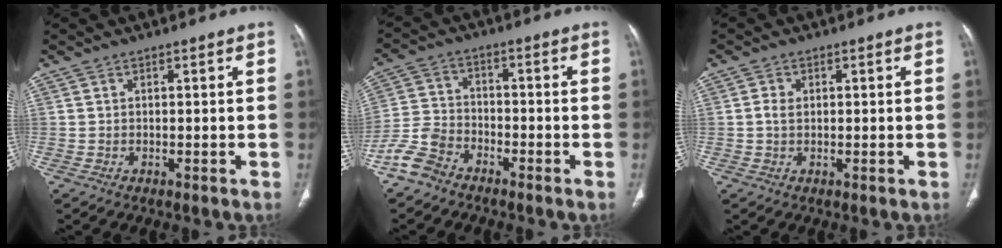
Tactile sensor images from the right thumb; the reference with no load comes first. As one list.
[{"total": 7.0, "force": [-5.3, 3.8, 2.5], "torque": [-0.057, 0.023, -0.115]}, {"total": 1.7, "force": [0.1, 1.1, 1.2], "torque": [-0.027, 0.004, 0.003]}]